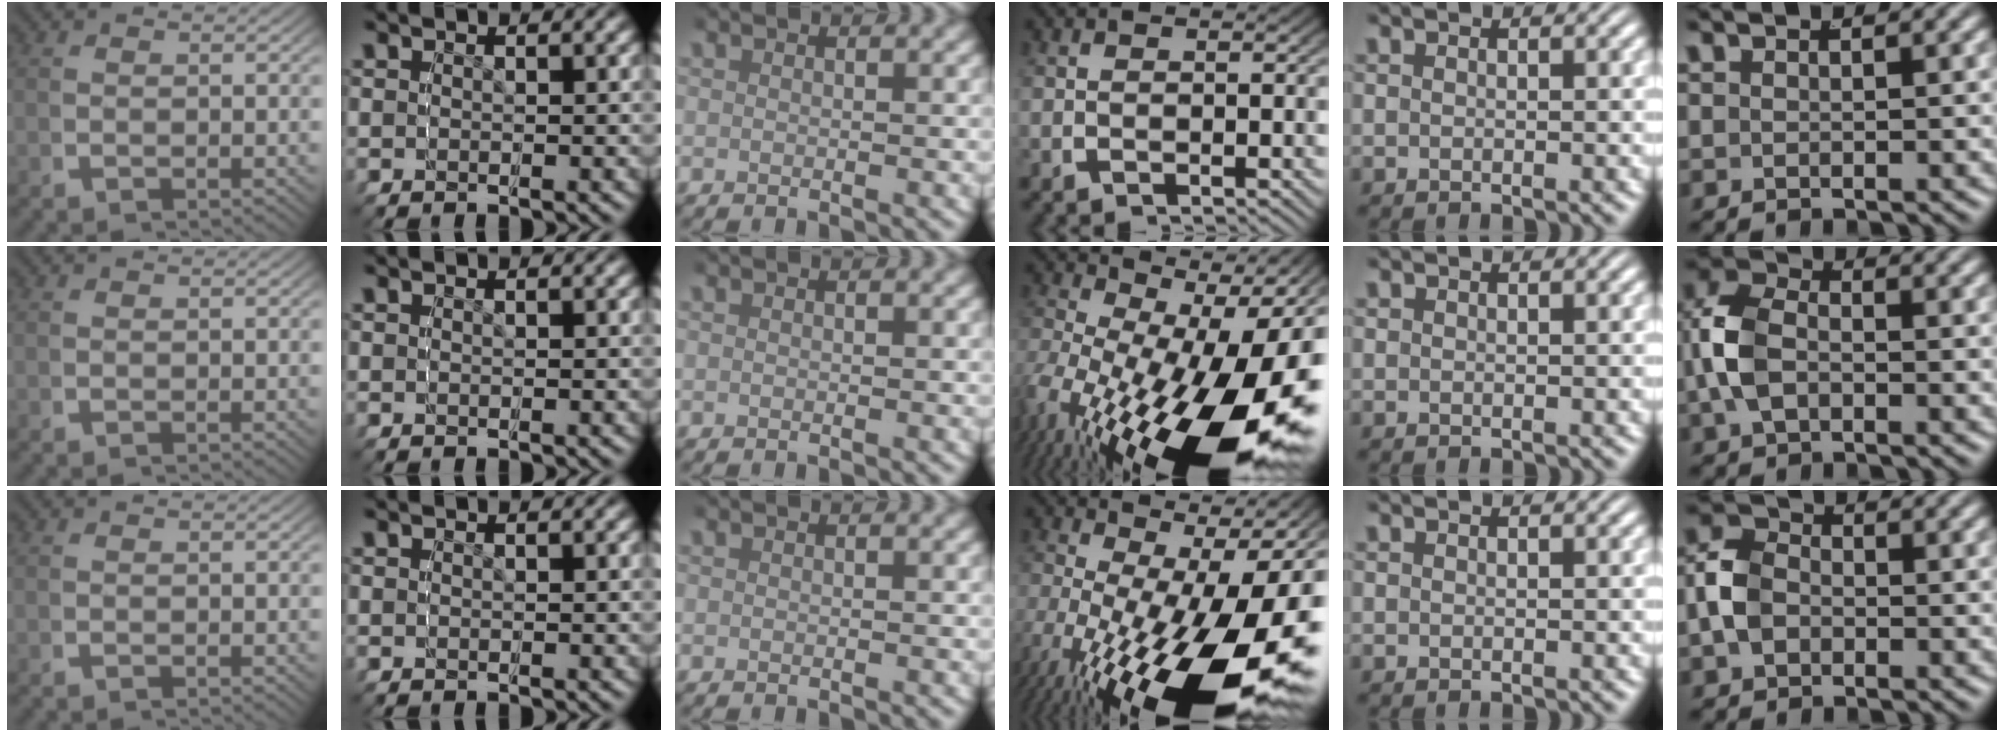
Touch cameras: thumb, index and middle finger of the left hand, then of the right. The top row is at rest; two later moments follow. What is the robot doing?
{"motion": "grasp_and_lifting", "object": "button"}